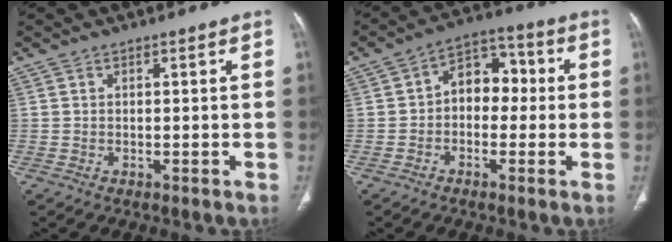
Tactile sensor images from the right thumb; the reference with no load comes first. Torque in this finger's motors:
{"motor_torque": [-0.44, 0.07, 0.48, 0.04, 0.09]}